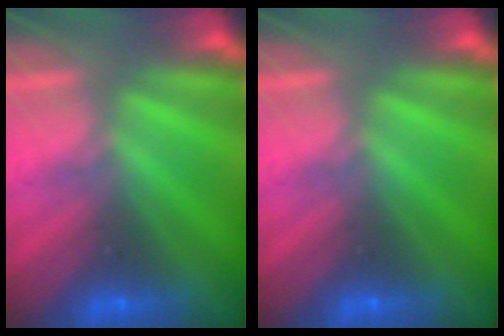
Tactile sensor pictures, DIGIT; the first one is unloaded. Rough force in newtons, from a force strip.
{"total": 0.0}